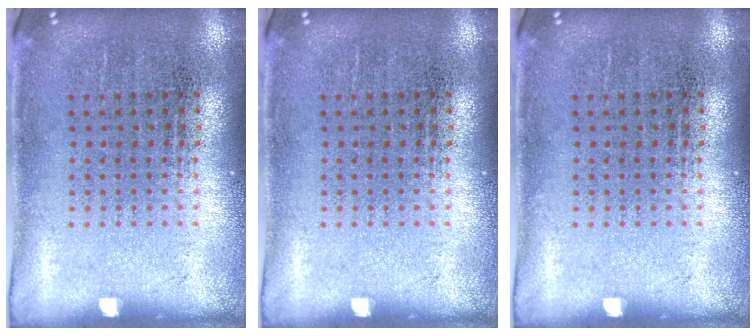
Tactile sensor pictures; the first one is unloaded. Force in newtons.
{"total": 0.0}
{"total": 0.0}